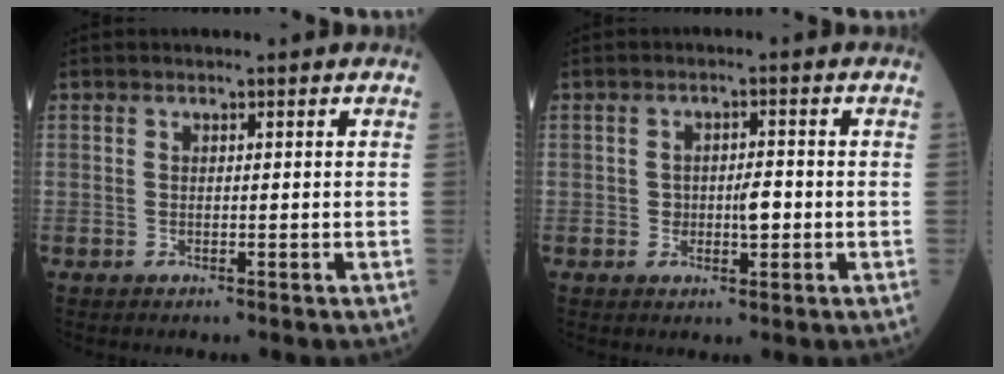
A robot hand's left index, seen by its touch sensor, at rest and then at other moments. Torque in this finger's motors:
{"motor_torque": [-0.16, 0.24, 0.04, 0.00]}